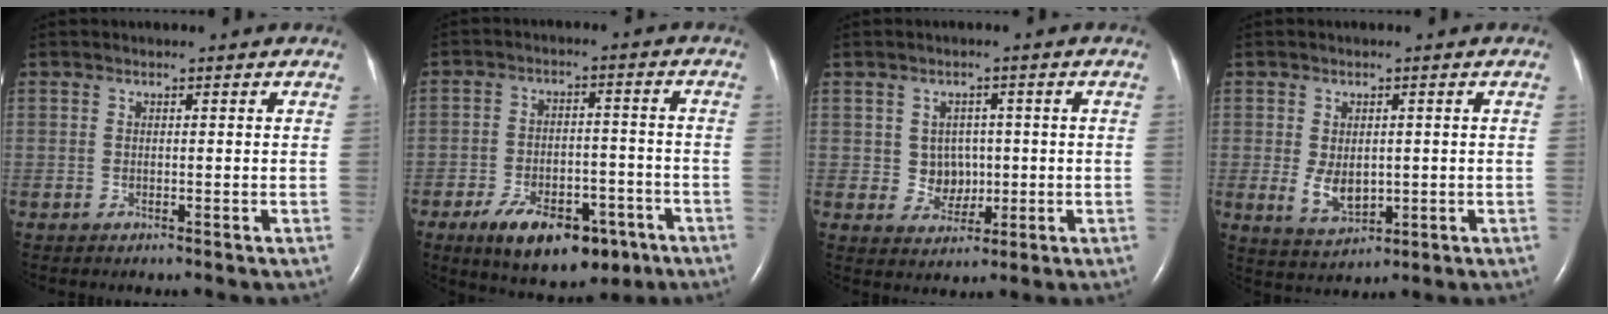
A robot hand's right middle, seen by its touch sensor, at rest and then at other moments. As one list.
[{"total": 13.4, "force": [-8.0, 6.6, 8.5], "torque": [-0.123, 0.003, -0.117]}, {"total": 4.0, "force": [0.1, 3.7, 1.6], "torque": [-0.023, 0.009, 0.010]}, {"total": 5.0, "force": [-0.3, 3.0, 4.0], "torque": [-0.077, -0.008, 0.007]}]